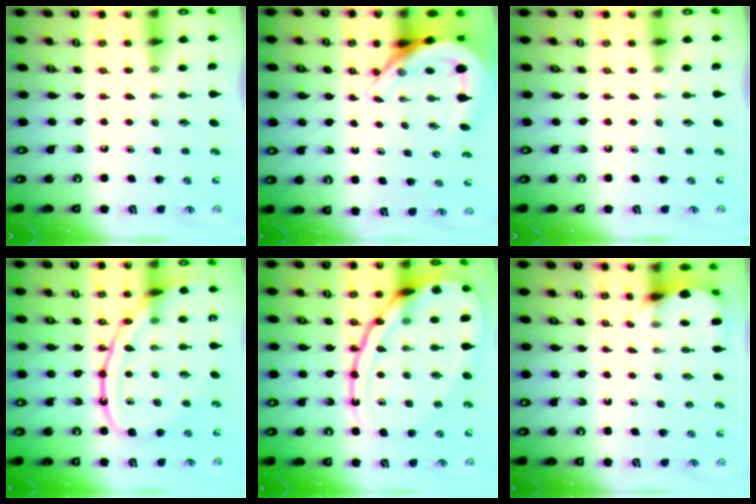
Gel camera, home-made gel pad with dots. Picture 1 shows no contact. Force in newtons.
{"total": 8.7, "press": 8.7, "slide": 0.7}
{"total": 0.0}
{"total": 16.6, "press": 16.5, "slide": 1.4}
{"total": 20.0, "press": 20.0, "slide": 1.8}
{"total": 4.6, "press": 4.6, "slide": 0.6}